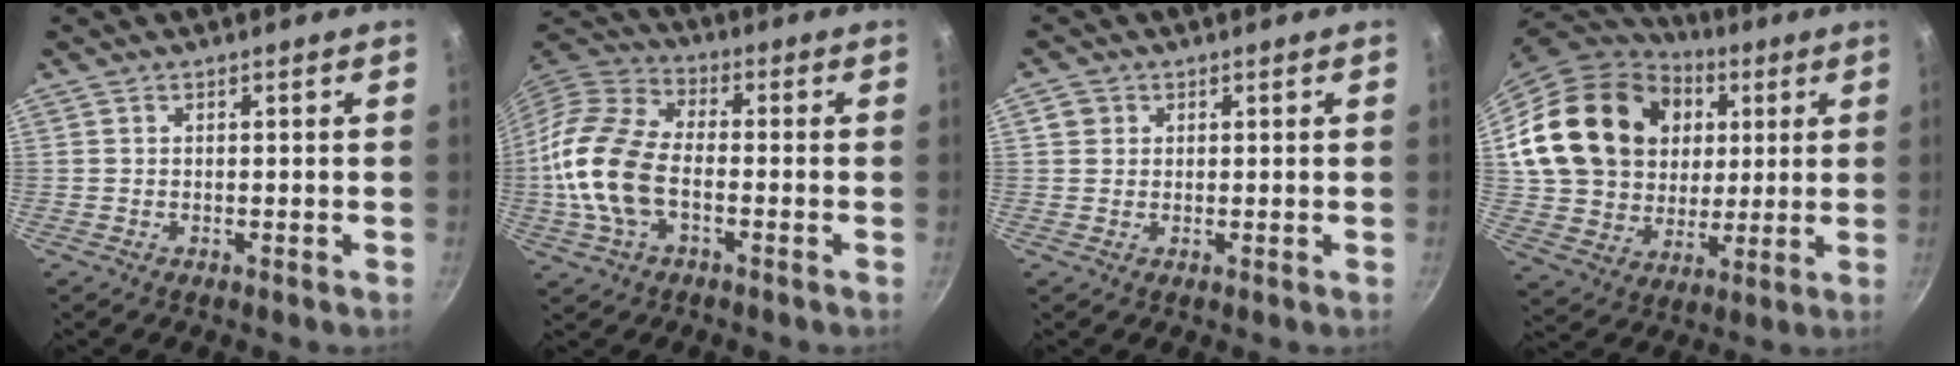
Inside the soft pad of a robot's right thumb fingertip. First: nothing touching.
{"total": 15.8, "force": [-2.8, 9.3, 12.5], "torque": [-0.241, 0.030, -0.070]}
{"total": 2.3, "force": [0.6, 2.1, 0.7], "torque": [-0.003, 0.005, 0.009]}
{"total": 25.5, "force": [6.8, 20.1, 14.1], "torque": [-0.234, 0.008, 0.130]}